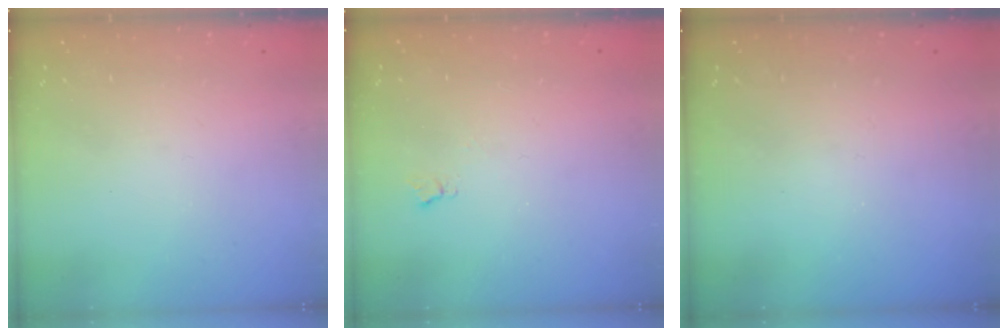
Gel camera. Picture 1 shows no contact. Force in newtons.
{"total": 2.8, "press": 2.8, "slide": 0.6}
{"total": 0.0}